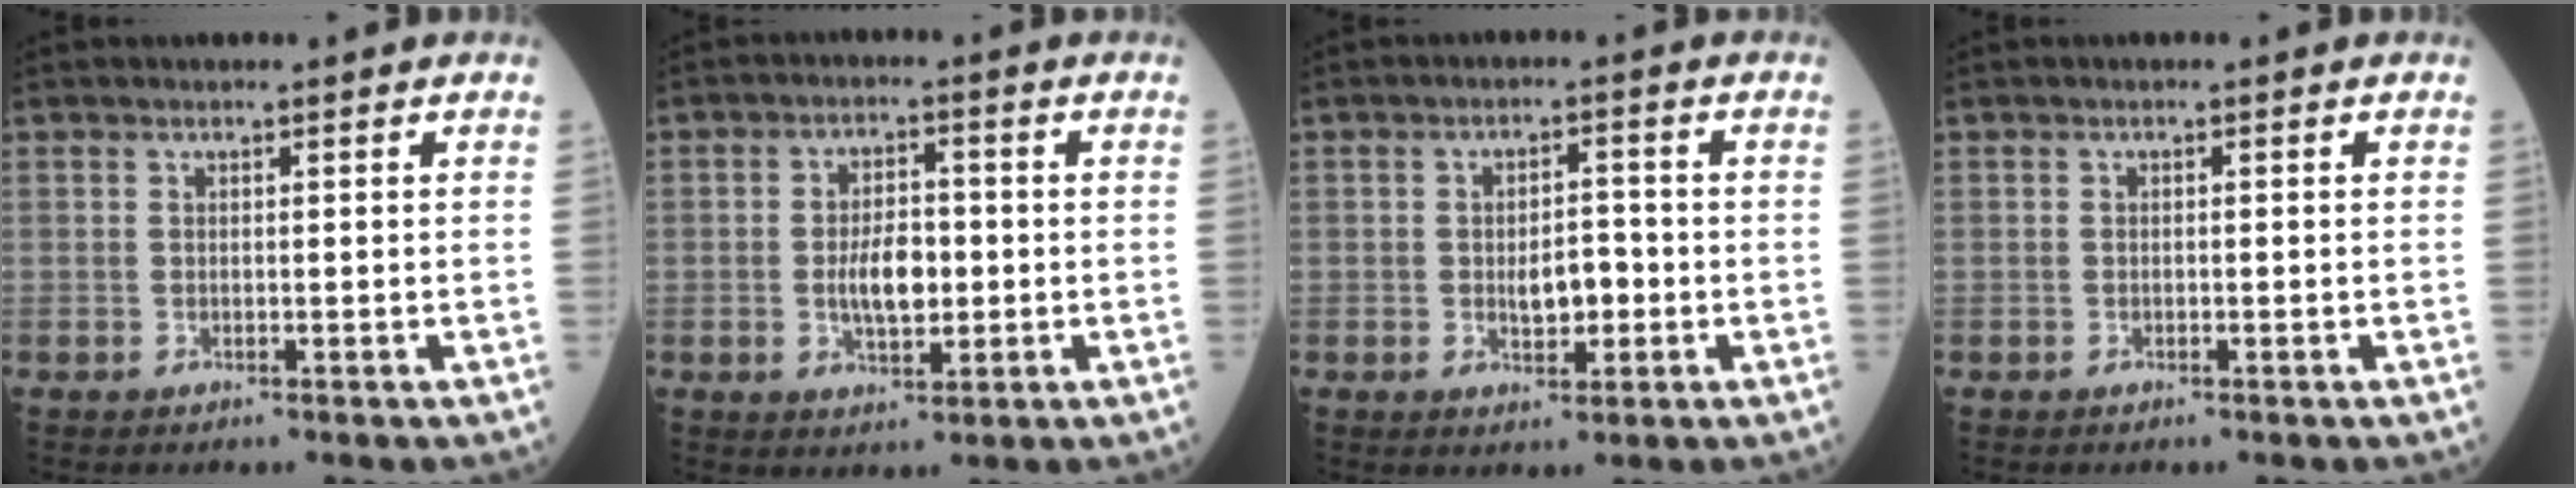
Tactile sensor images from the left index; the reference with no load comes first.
{"total": 5.9, "force": [-0.8, 2.8, 5.2], "torque": [-0.096, 0.000, -0.013]}
{"total": 4.2, "force": [-1.0, 2.1, 3.5], "torque": [-0.053, 0.001, -0.014]}
{"total": 0.0}